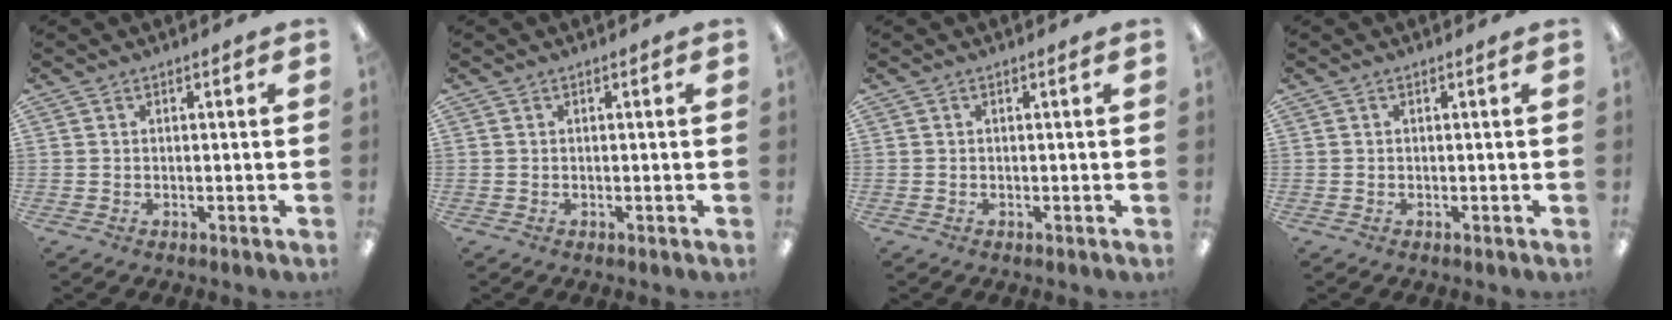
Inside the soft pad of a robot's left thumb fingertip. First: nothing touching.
{"total": 0.0}
{"total": 0.0}
{"total": 0.0}